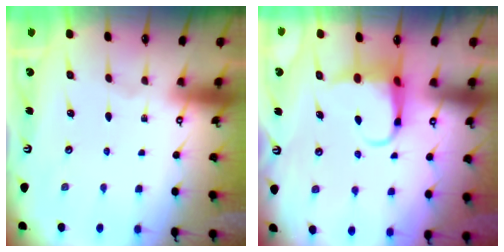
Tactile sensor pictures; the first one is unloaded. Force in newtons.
{"total": 6.1, "press": 6.0, "slide": 0.9}